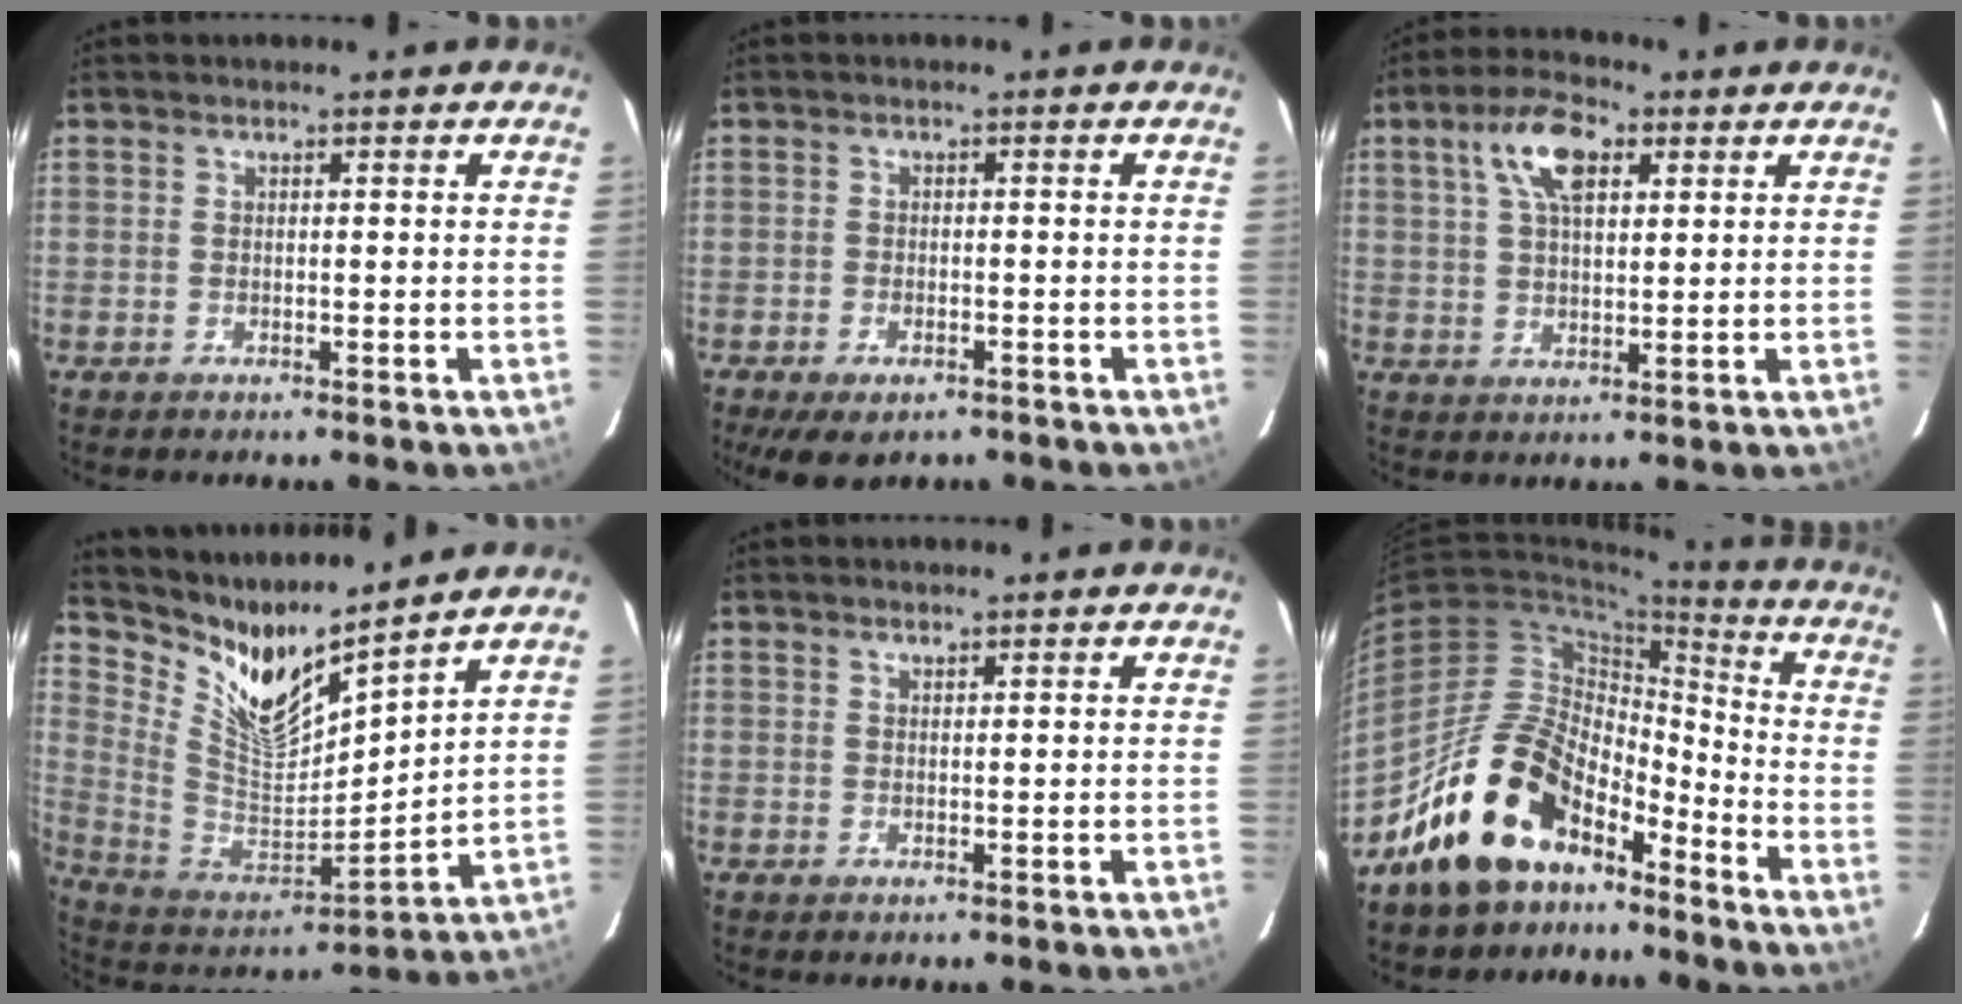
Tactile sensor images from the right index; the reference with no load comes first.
{"total": 6.7, "force": [-4.5, 3.1, 3.8], "torque": [-0.088, -0.022, -0.068]}
{"total": 8.6, "force": [3.8, 3.7, 6.8], "torque": [-0.126, 0.019, 0.068]}
{"total": 13.4, "force": [11.5, 1.6, 6.8], "torque": [-0.137, -0.049, 0.221]}
{"total": 0.6, "force": [0.5, 0.0, -0.2], "torque": [0.004, 0.000, 0.010]}
{"total": 16.8, "force": [-12.5, 8.4, 7.5], "torque": [-0.141, 0.030, -0.199]}